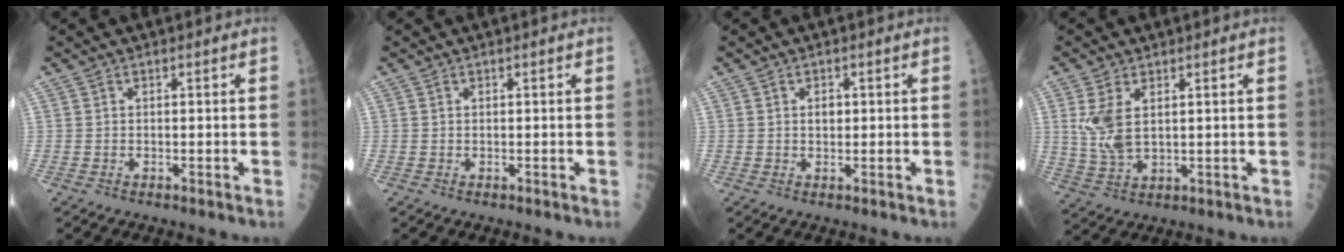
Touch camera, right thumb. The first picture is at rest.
{"total": 0.0}
{"total": 1.6, "force": [0.2, 1.2, 1.1], "torque": [-0.008, 0.001, 0.003]}
{"total": 6.9, "force": [1.8, 3.6, 5.6], "torque": [-0.121, -0.008, 0.047]}